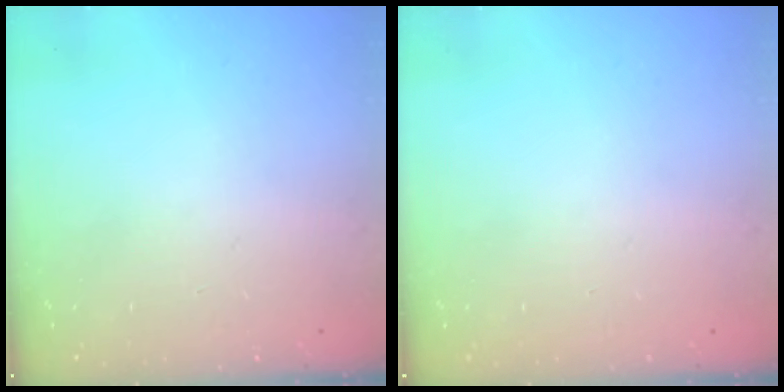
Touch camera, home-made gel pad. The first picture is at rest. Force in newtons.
{"total": 0.0}